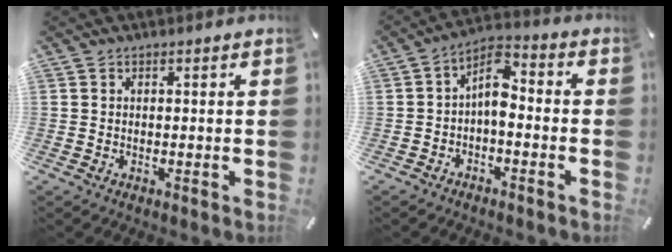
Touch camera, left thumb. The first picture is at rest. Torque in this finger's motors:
{"motor_torque": [-0.49, 0.93, 0.57, -0.01, 0.04]}